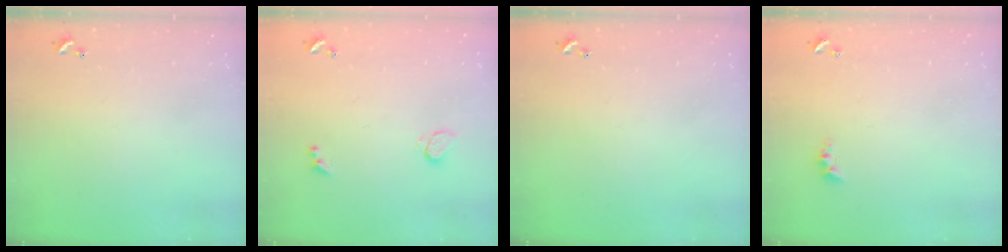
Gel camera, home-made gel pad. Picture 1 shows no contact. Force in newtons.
{"total": 2.4, "press": 1.9, "slide": 1.4}
{"total": 0.0}
{"total": 3.9, "press": 3.8, "slide": 0.8}